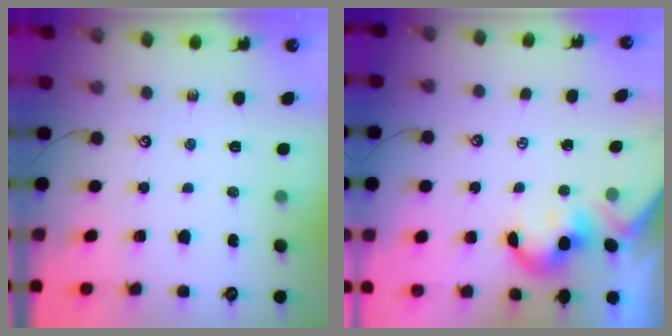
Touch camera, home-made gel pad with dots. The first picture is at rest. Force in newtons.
{"total": 1.0, "press": 0.9, "slide": 0.5}